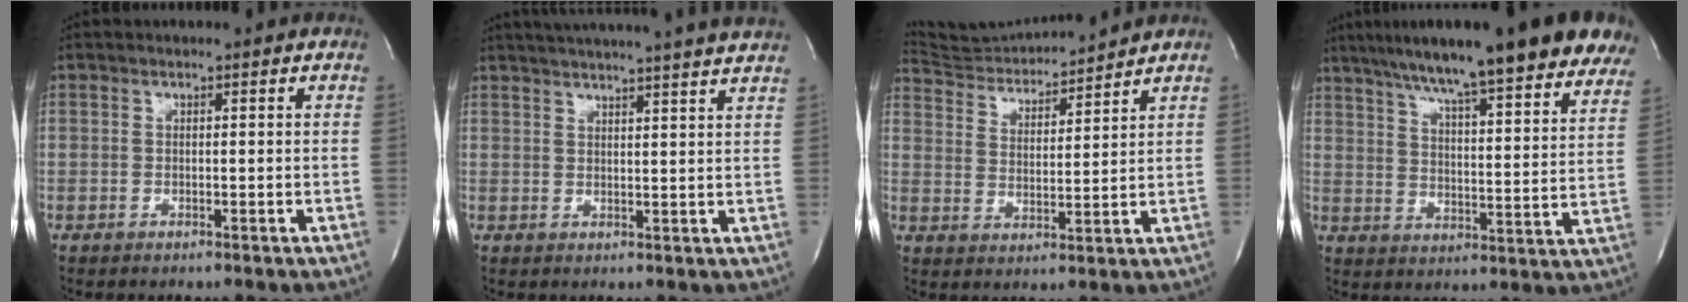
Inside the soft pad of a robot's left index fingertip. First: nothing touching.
{"total": 18.9, "force": [17.3, -0.8, 7.5], "torque": [-0.124, -0.014, 0.218]}
{"total": 9.9, "force": [9.8, -0.4, 0.8], "torque": [-0.026, 0.005, 0.174]}
{"total": 25.7, "force": [20.2, 3.7, 15.4], "torque": [-0.222, 0.002, 0.261]}